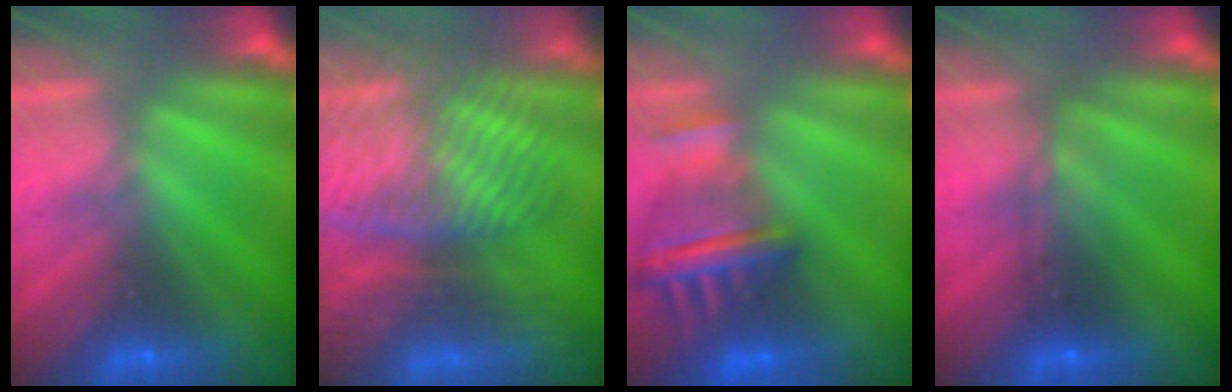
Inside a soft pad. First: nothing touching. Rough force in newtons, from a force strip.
{"total": 8.5}
{"total": 5.6}
{"total": 2.4}